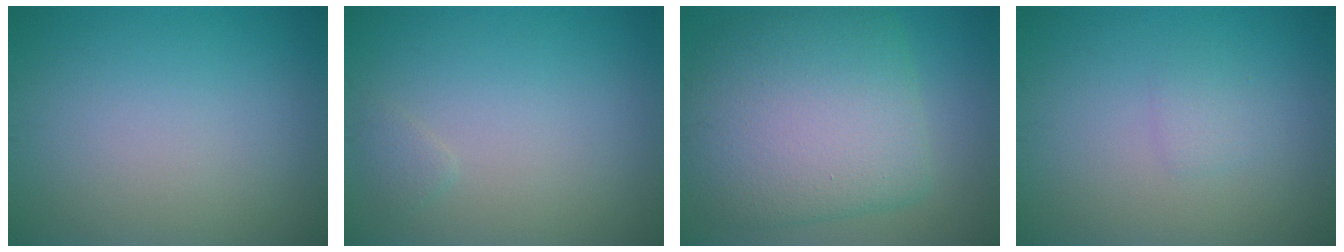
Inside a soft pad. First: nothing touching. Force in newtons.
{"total": 0.8, "press": 0.8, "slide": 0.1}
{"total": 10.3, "press": 10.3, "slide": 0.4}
{"total": 1.0, "press": 1.0, "slide": 0.1}